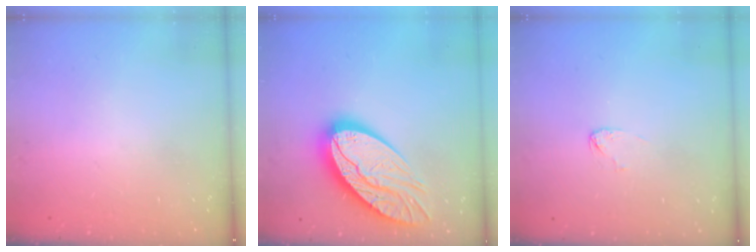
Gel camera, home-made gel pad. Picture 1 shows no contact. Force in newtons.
{"total": 22.5, "press": 22.4, "slide": 1.7}
{"total": 3.0, "press": 3.0, "slide": 0.2}